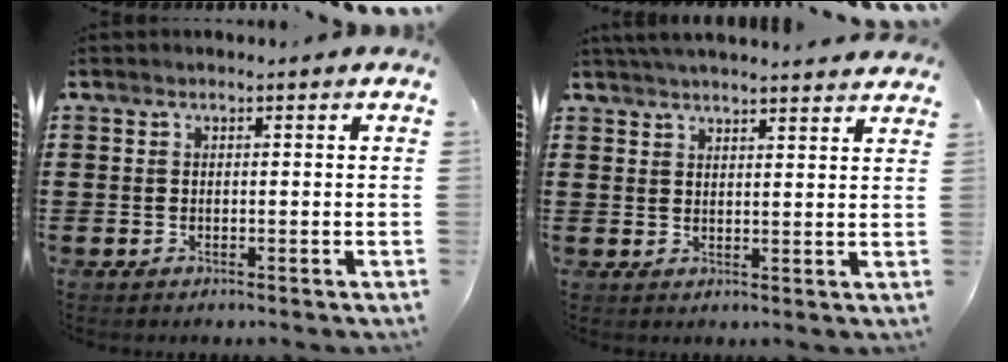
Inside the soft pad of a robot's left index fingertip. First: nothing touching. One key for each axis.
{"total": 3.3, "fx": 3.2, "fy": -0.4, "fz": 0.4, "tx": -0.016, "ty": -0.010, "tz": 0.060}